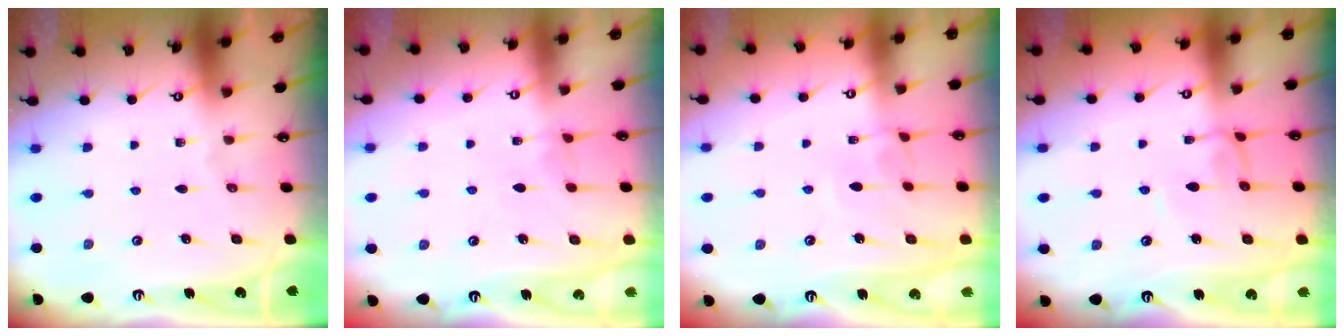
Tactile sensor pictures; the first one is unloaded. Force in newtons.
{"total": 3.1, "press": 3.1, "slide": 0.4}
{"total": 3.0, "press": 3.0, "slide": 0.3}
{"total": 2.1, "press": 2.1, "slide": 0.3}